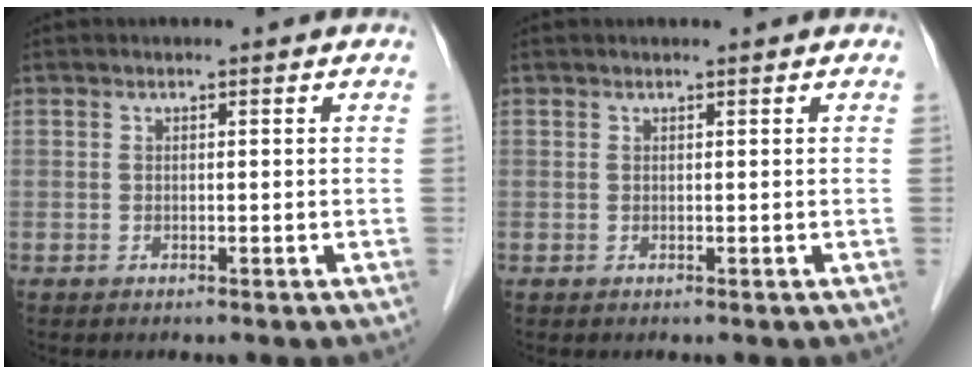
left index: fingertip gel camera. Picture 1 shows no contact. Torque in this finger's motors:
{"motor_torque": [0.03, 0.02, 0.03, 0.01]}